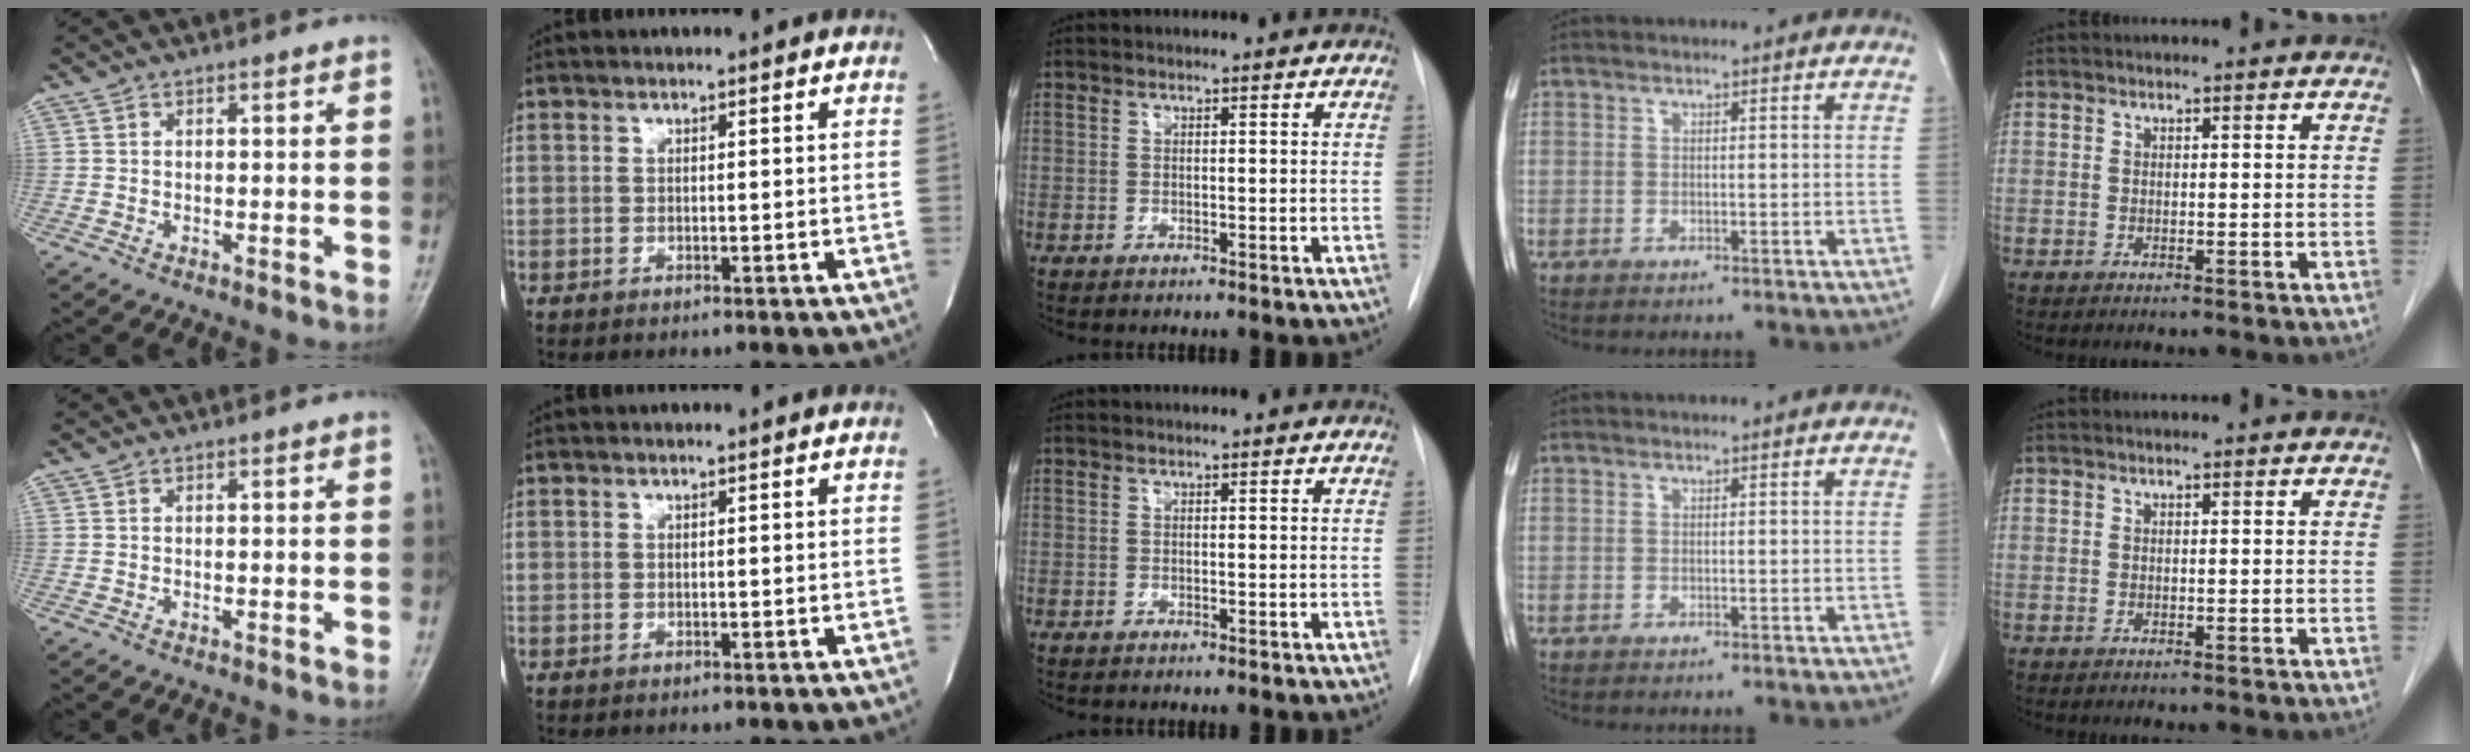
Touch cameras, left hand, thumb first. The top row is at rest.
{}